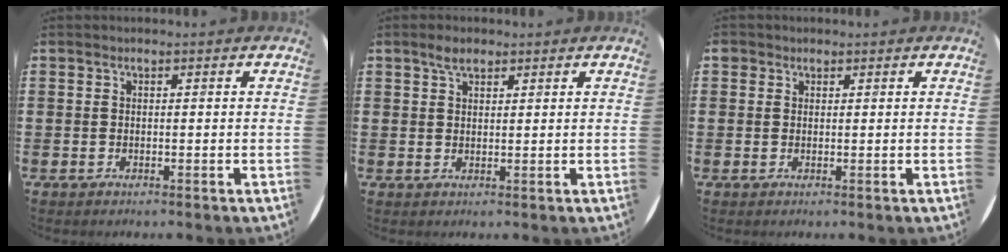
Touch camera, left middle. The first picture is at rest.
{"total": 2.5, "force": [1.9, 1.1, 1.2], "torque": [-0.018, 0.002, 0.033]}
{"total": 0.9, "force": [0.7, 0.6, 0.0], "torque": [-0.003, 0.003, 0.014]}